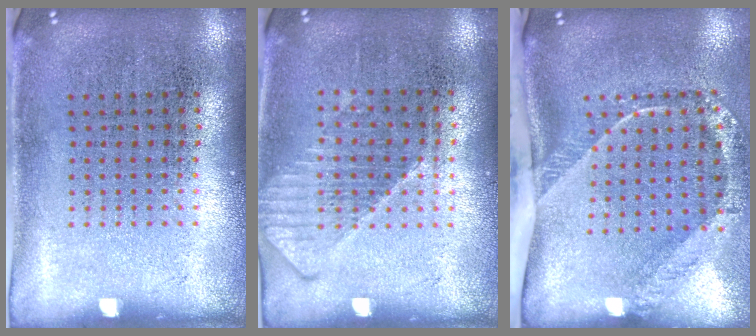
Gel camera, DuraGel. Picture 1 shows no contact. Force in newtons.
{"total": 1.2, "press": 1.2, "slide": 0.3}
{"total": 2.6, "press": 1.7, "slide": 2.0}